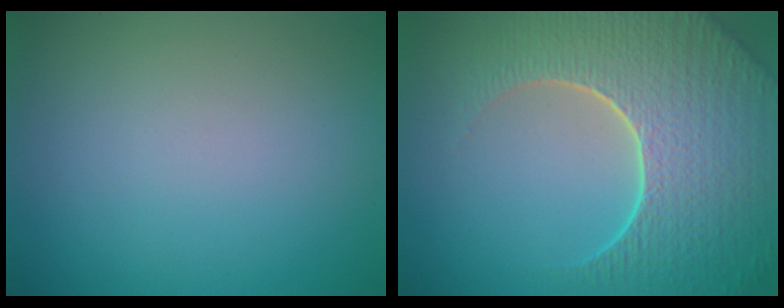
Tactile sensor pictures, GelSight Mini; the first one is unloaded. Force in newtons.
{"total": 9.4, "press": 6.6, "slide": 6.6}